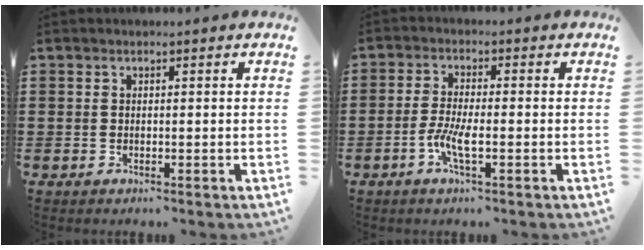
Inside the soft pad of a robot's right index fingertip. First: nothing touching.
{"total": 4.7, "force": [-1.8, 0.9, 4.3], "torque": [-0.091, -0.007, -0.038]}